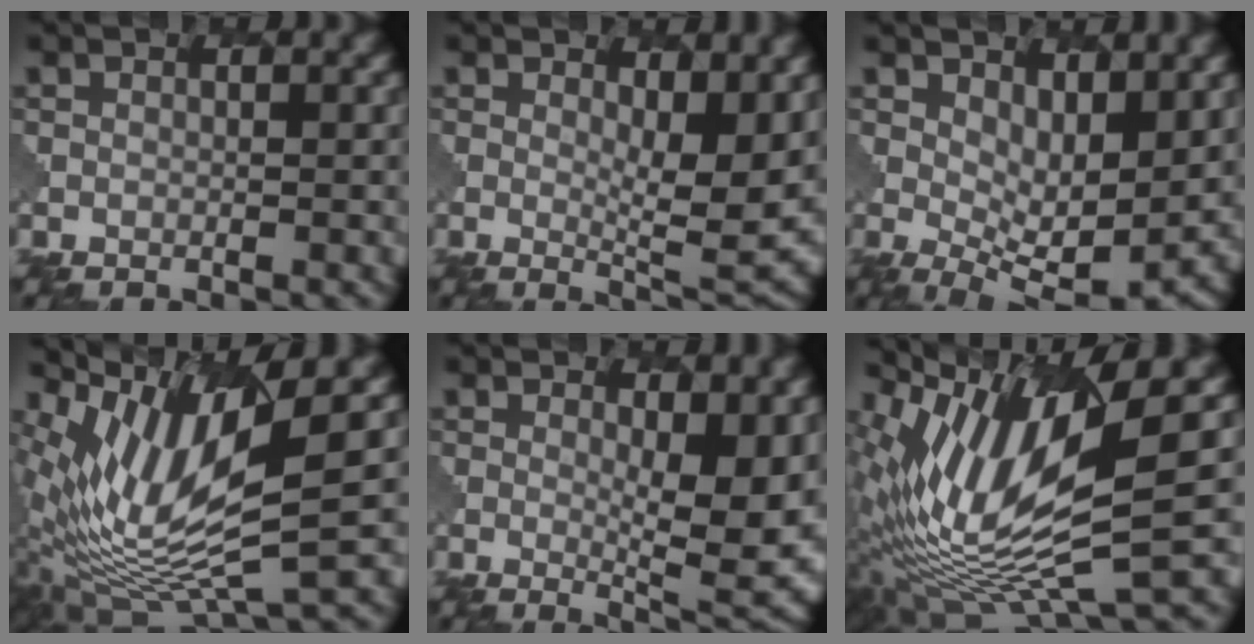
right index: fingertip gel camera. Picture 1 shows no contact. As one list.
[{"total": 6.3, "force": [1.5, 2.0, 5.7], "torque": [-0.088, -0.016, 0.029]}, {"total": 5.9, "force": [1.7, 2.7, 5.0], "torque": [-0.085, -0.012, 0.033]}, {"total": 10.9, "force": [3.7, 2.7, 9.9], "torque": [-0.202, -0.004, 0.076]}, {"total": 7.9, "force": [1.0, 2.6, 7.4], "torque": [-0.108, -0.017, 0.021]}, {"total": 11.5, "force": [2.8, 3.0, 10.7], "torque": [-0.215, -0.004, 0.064]}]